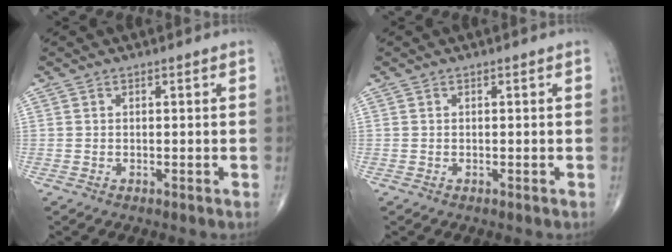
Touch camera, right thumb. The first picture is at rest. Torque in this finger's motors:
{"motor_torque": [-0.04, 0.04, 0.00, 0.01, 0.01]}